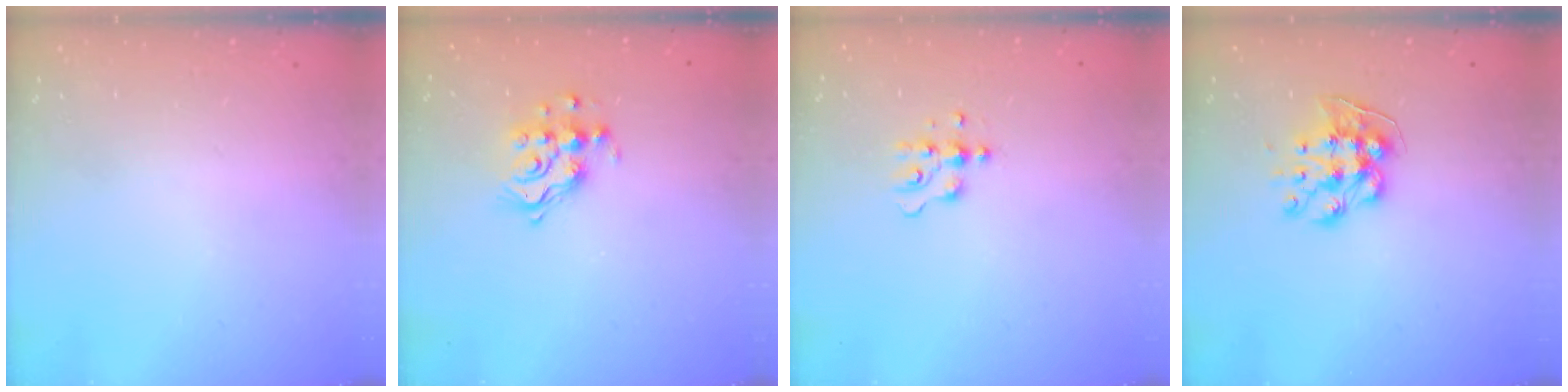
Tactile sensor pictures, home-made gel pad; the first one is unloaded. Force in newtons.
{"total": 11.5, "press": 11.4, "slide": 1.0}
{"total": 3.7, "press": 3.6, "slide": 0.4}
{"total": 10.0, "press": 9.9, "slide": 0.6}